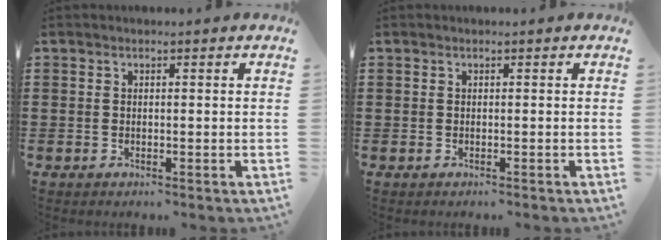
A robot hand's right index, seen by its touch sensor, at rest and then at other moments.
{"total": 0.0}